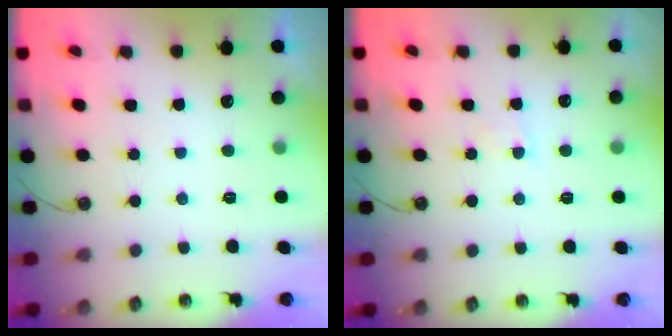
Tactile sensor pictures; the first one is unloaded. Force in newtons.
{"total": 4.0, "press": 3.9, "slide": 0.4}